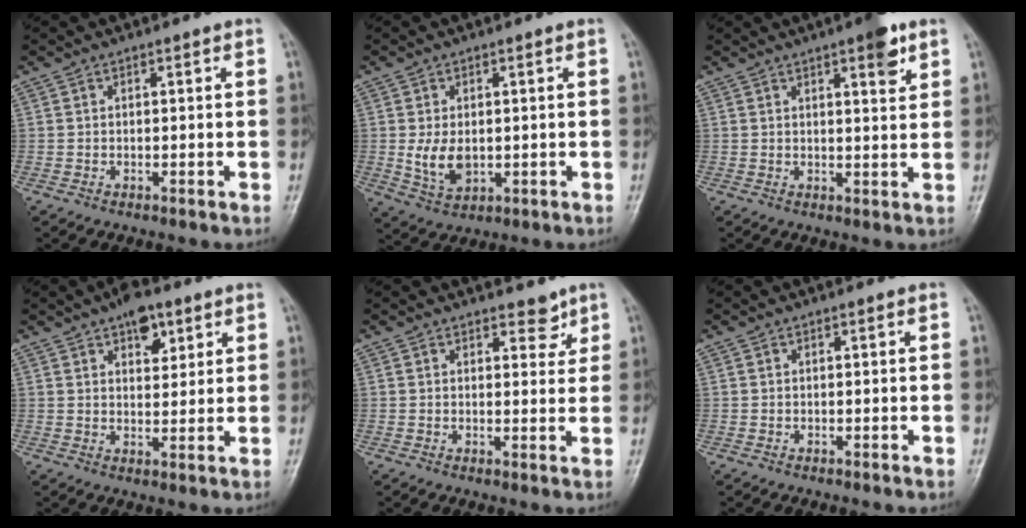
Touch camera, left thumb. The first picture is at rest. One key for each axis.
{"total": 6.0, "fx": -0.3, "fy": 4.1, "fz": 4.4, "tx": -0.069, "ty": -0.005, "tz": 0.005}
{"total": 5.2, "fx": 3.0, "fy": 1.3, "fz": 4.0, "tx": -0.043, "ty": -0.013, "tz": 0.036}
{"total": 6.5, "fx": 3.6, "fy": 3.6, "fz": 4.0, "tx": -0.028, "ty": -0.014, "tz": 0.049}
{"total": 3.1, "fx": 2.2, "fy": 1.7, "fz": 1.4, "tx": 0.006, "ty": -0.012, "tz": 0.028}
{"total": 0.0}